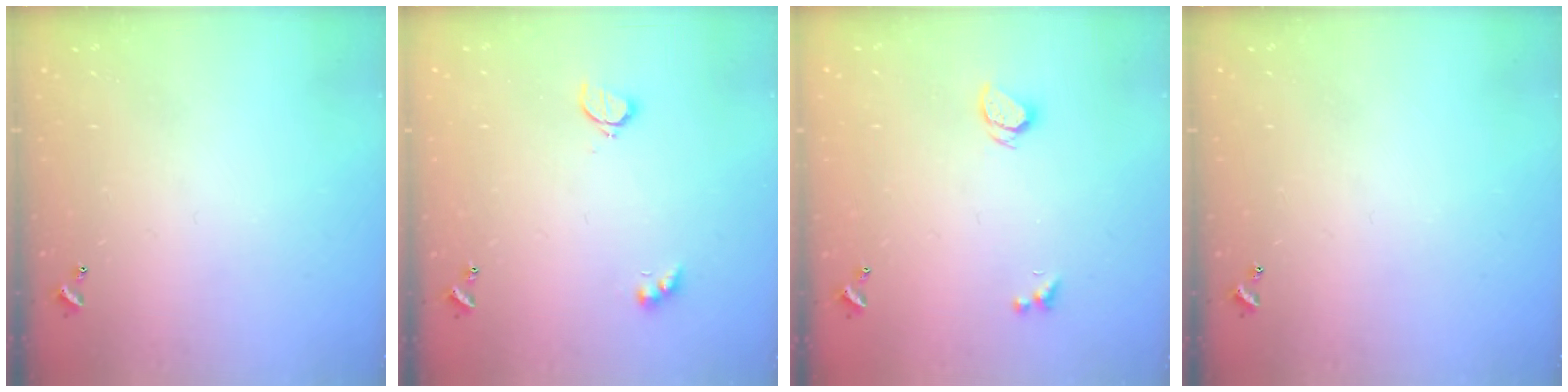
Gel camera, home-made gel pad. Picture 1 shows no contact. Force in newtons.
{"total": 2.9, "press": 2.8, "slide": 0.7}
{"total": 1.9, "press": 1.8, "slide": 0.4}
{"total": 0.0}